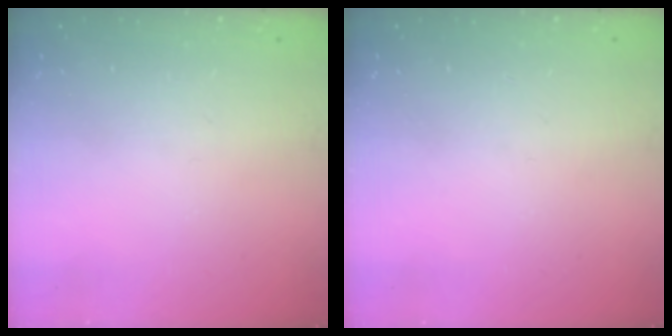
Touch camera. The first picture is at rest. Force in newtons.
{"total": 0.0}